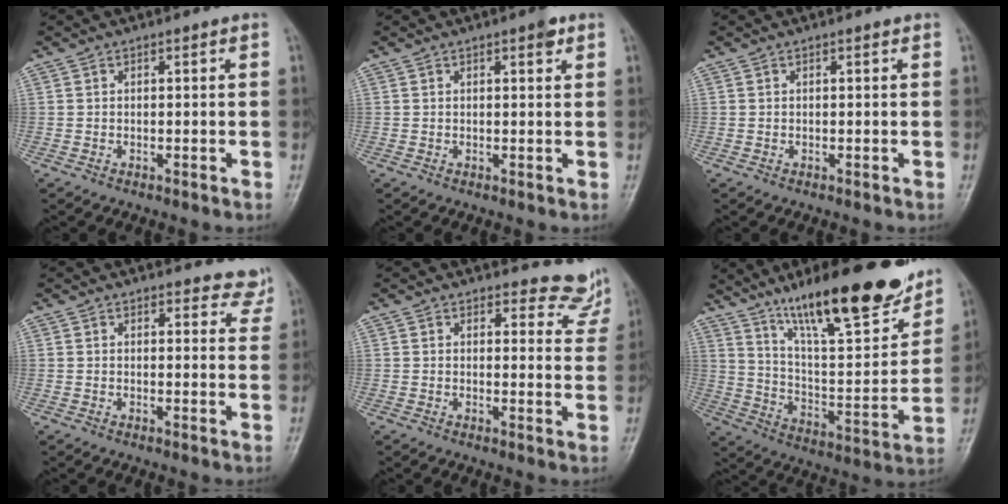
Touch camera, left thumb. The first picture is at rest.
{"total": 2.0, "force": [1.1, 0.6, 1.5], "torque": [-0.017, -0.004, 0.013]}
{"total": 0.0}
{"total": 5.2, "force": [4.8, 2.0, 0.1], "torque": [0.038, -0.028, 0.032]}
{"total": 6.8, "force": [6.4, 2.2, -0.4], "torque": [0.042, -0.053, 0.053]}
{"total": 24.9, "force": [17.1, 6.4, 16.9], "torque": [-0.229, -0.071, 0.280]}